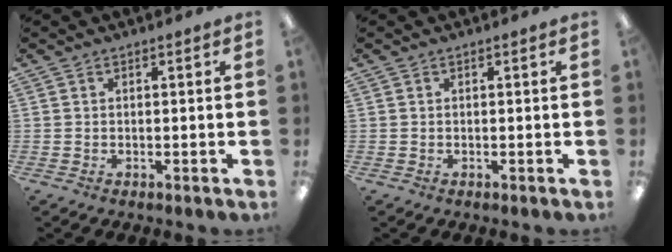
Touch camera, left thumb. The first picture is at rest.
{"total": 0.0}